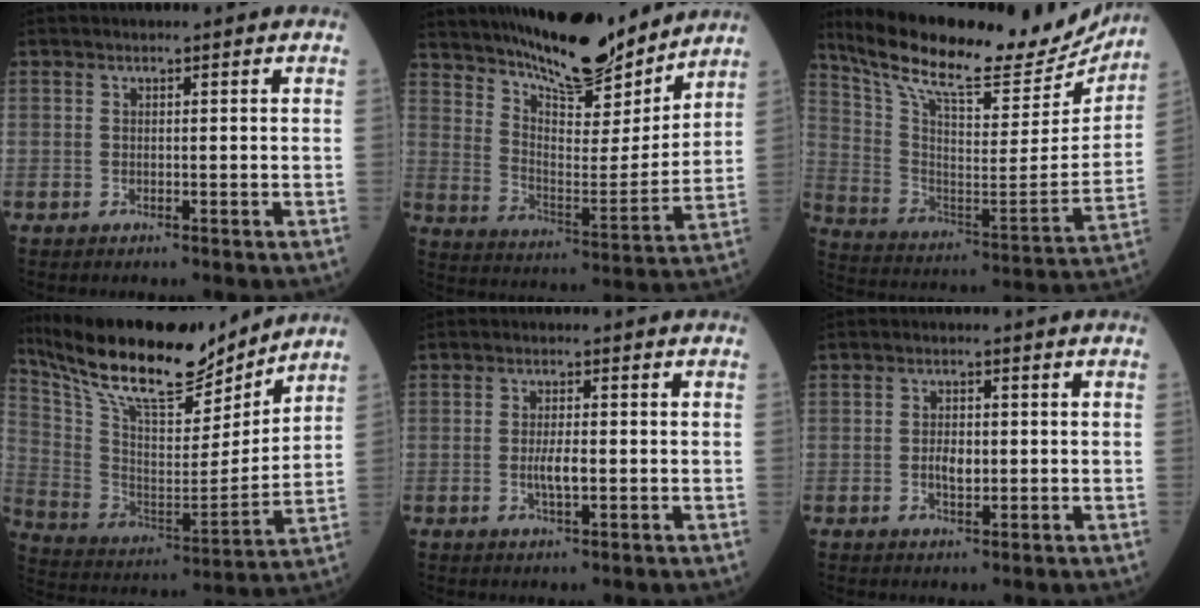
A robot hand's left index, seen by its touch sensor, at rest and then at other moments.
{"total": 17.7, "force": [15.3, 3.3, 8.1], "torque": [-0.133, -0.017, 0.247]}
{"total": 27.0, "force": [23.8, 5.5, 11.3], "torque": [-0.196, -0.039, 0.346]}
{"total": 21.4, "force": [18.3, 4.5, 10.2], "torque": [-0.196, 0.001, 0.320]}
{"total": 3.0, "force": [-0.5, 0.7, 2.9], "torque": [-0.060, -0.002, -0.008]}
{"total": 2.7, "force": [-0.3, 1.3, 2.3], "torque": [-0.045, 0.001, -0.004]}